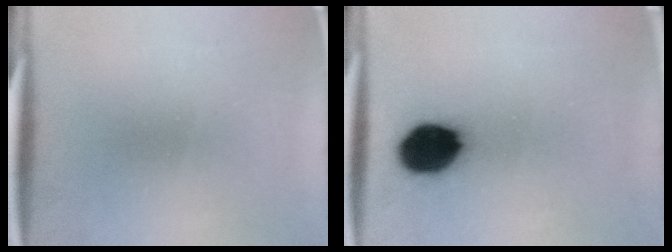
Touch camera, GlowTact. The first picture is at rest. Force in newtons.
{"total": 12.0}